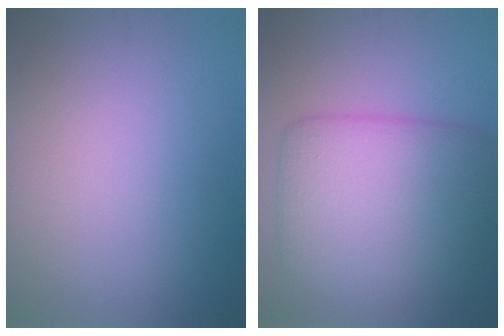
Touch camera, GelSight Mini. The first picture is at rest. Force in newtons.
{"total": 9.0, "press": 9.0, "slide": 0.4}